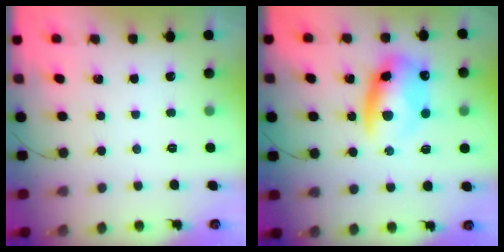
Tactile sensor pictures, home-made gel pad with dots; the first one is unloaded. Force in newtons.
{"total": 12.9, "press": 12.5, "slide": 3.3}